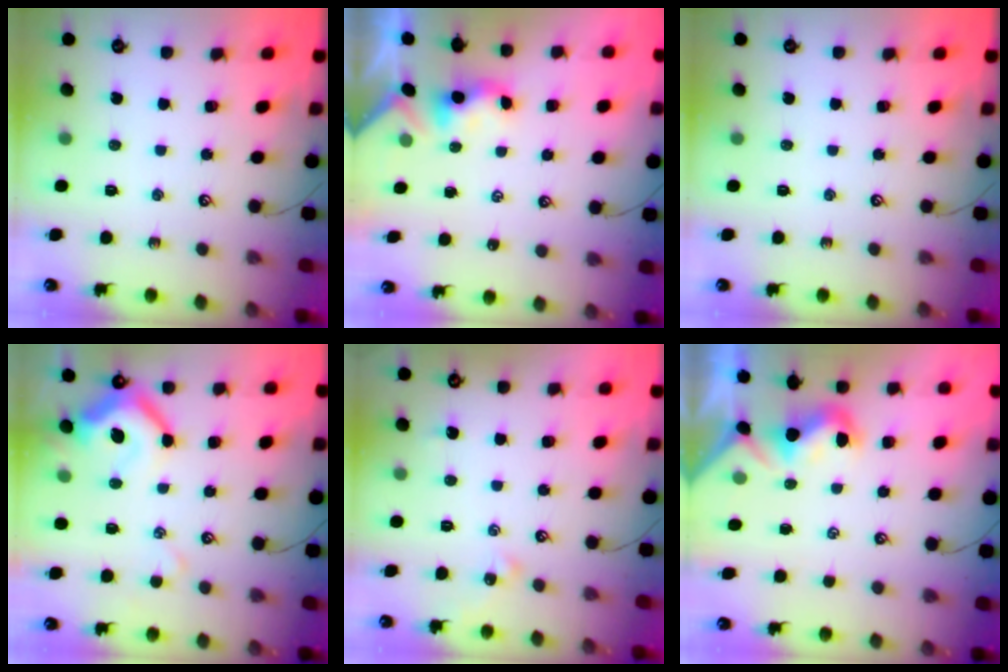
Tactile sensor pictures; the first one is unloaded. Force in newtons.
{"total": 0.0}
{"total": 0.0}
{"total": 8.4, "press": 8.2, "slide": 1.6}
{"total": 2.2, "press": 2.1, "slide": 0.5}
{"total": 1.0, "press": 0.8, "slide": 0.5}